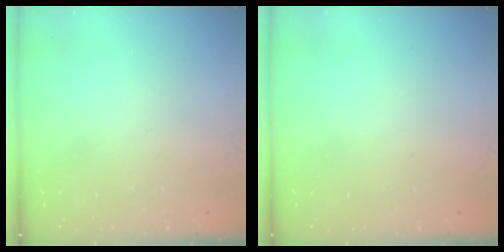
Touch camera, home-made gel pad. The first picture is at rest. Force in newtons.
{"total": 0.0}